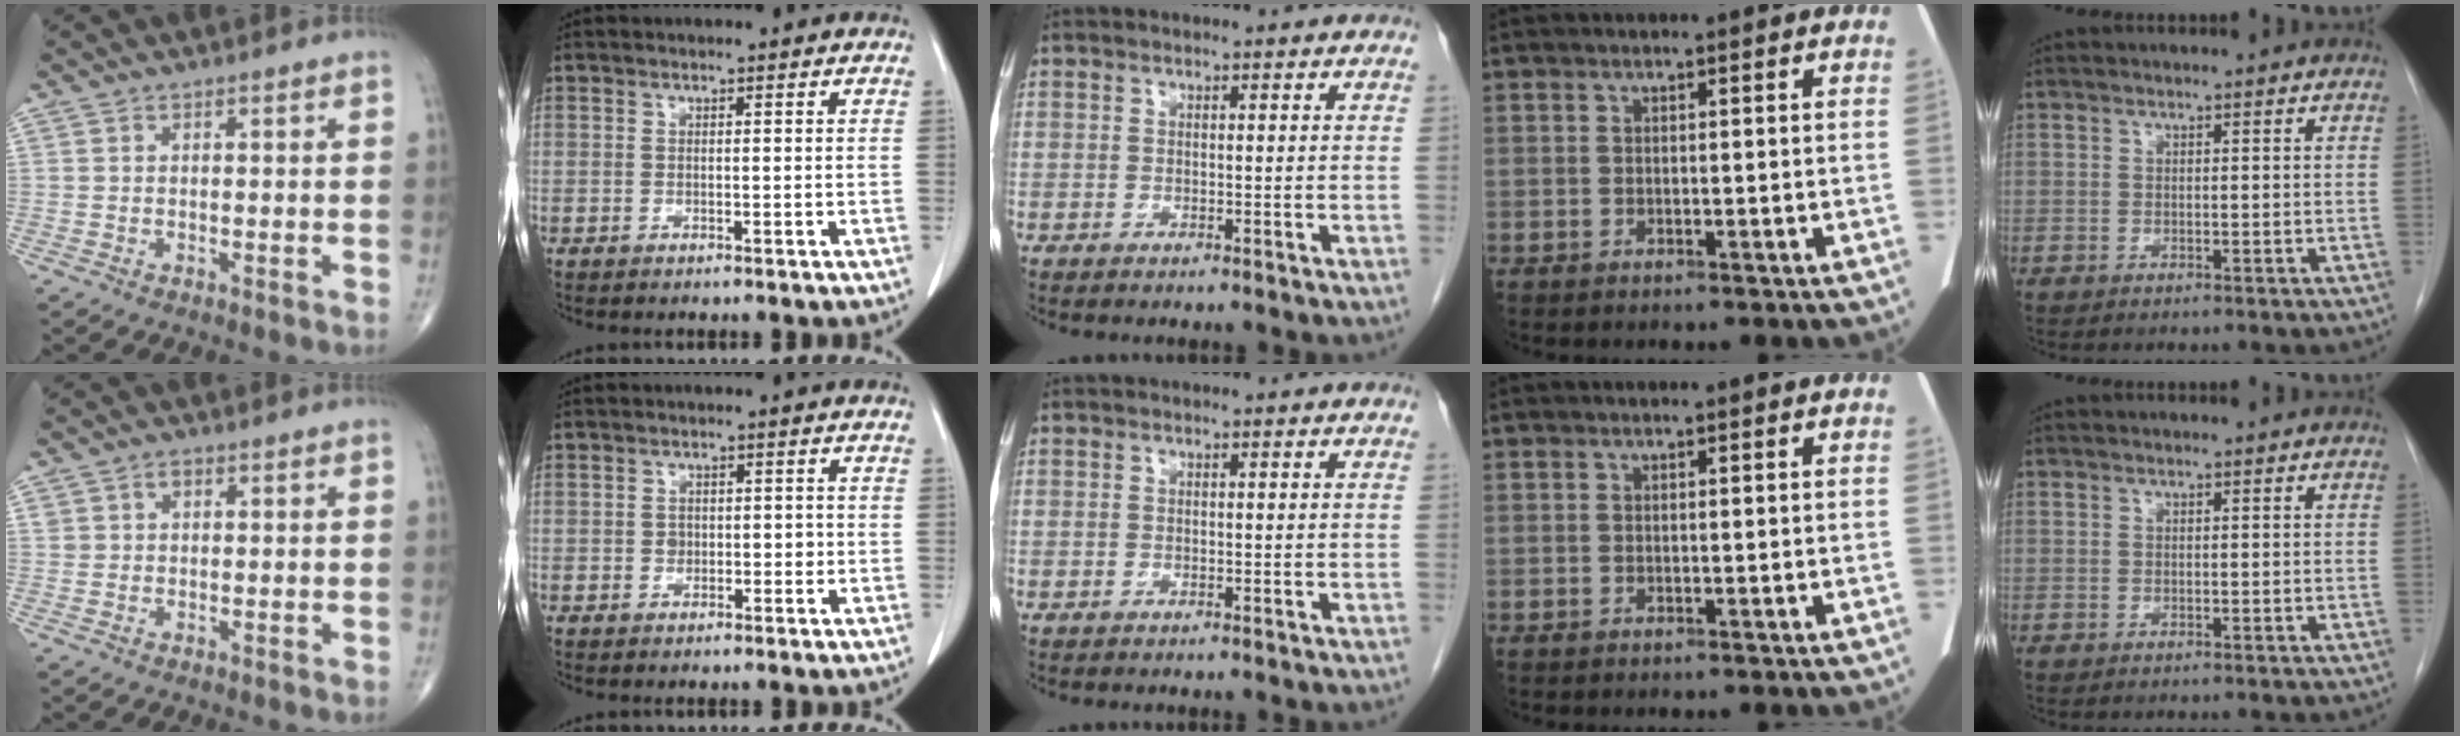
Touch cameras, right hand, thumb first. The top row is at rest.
{"thumb": {"total": 1.7, "force": [0.6, 1.3, 0.9], "torque": [-0.006, 0.001, 0.009]}, "index": {"total": 2.1, "force": [-0.3, 1.6, 1.4], "torque": [-0.017, 0.006, -0.003]}}